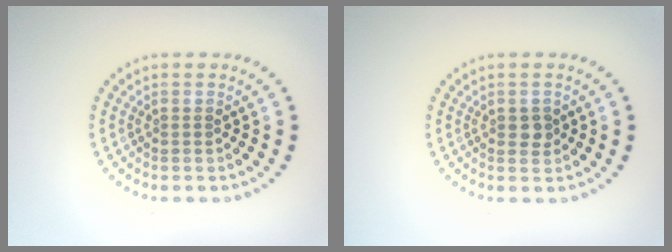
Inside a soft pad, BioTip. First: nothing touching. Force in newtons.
{"total": 1.3, "press": 1.3, "slide": 0.1}